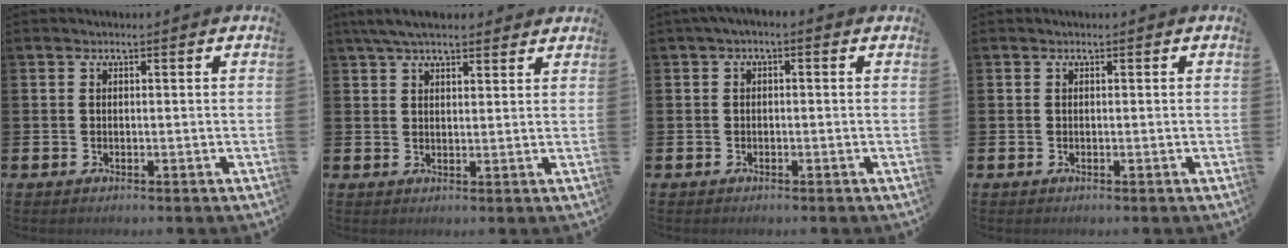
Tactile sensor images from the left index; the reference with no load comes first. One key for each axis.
{"total": 5.2, "fx": 4.5, "fy": 1.4, "fz": 2.1, "tx": -0.051, "ty": -0.006, "tz": 0.085}
{"total": 1.0, "fx": -0.6, "fy": 0.3, "fz": 0.7, "tx": -0.013, "ty": 0.000, "tz": -0.012}
{"total": 0.0}